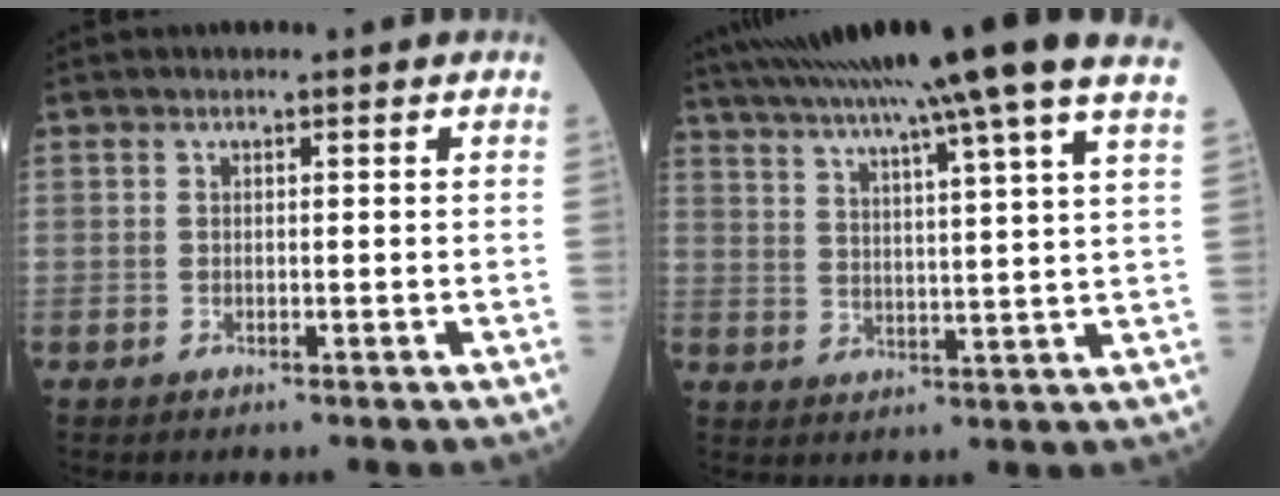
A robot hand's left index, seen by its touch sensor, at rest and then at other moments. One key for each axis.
{"total": 22.9, "fx": 18.8, "fy": -2.2, "fz": 12.9, "tx": -0.227, "ty": -0.020, "tz": 0.257}